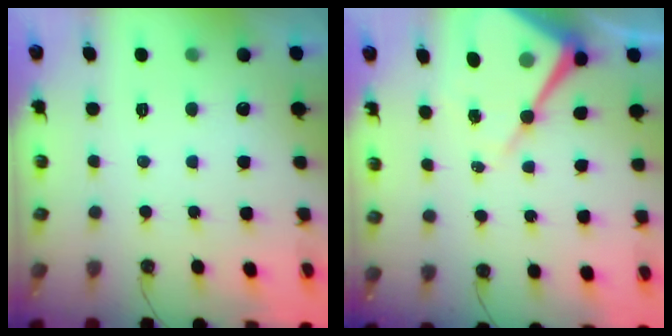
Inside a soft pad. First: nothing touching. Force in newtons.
{"total": 12.1, "press": 12.1, "slide": 1.0}